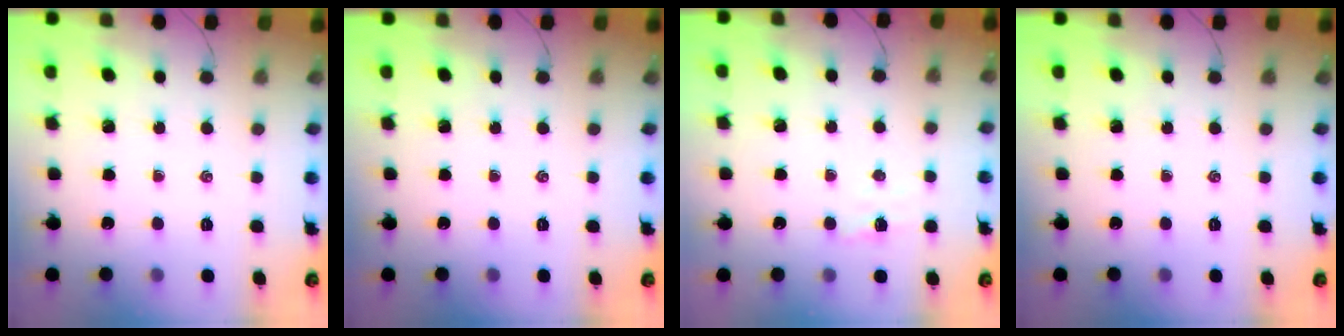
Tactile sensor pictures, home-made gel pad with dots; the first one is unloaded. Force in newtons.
{"total": 0.0}
{"total": 3.4, "press": 3.3, "slide": 1.0}
{"total": 0.0}